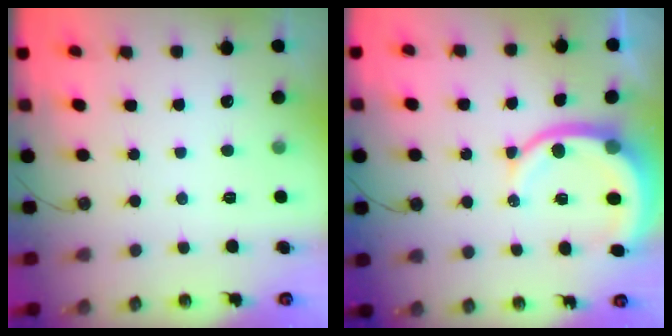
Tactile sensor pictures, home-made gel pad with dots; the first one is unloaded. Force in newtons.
{"total": 10.6, "press": 10.5, "slide": 1.2}